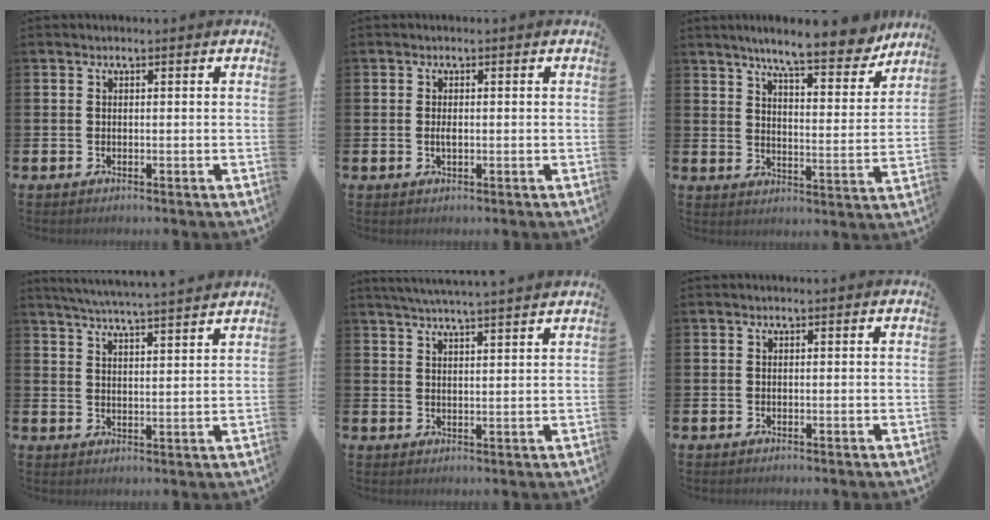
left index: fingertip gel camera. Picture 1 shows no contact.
{"total": 1.1, "force": [-0.1, 0.4, 1.0], "torque": [-0.016, 0.001, -0.004]}
{"total": 9.6, "force": [8.6, 1.2, 4.1], "torque": [-0.086, -0.047, 0.149]}
{"total": 5.4, "force": [5.3, -0.7, 1.0], "torque": [-0.040, -0.030, 0.093]}
{"total": 4.3, "force": [4.1, -0.8, 0.7], "torque": [-0.030, -0.015, 0.076]}
{"total": 0.0}